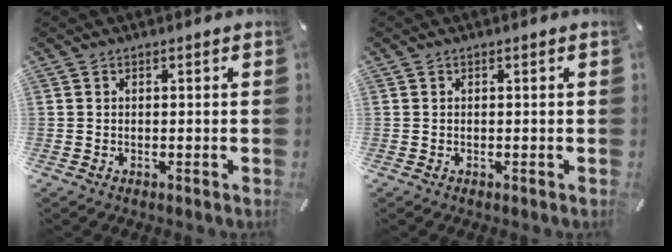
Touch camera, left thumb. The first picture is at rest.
{"total": 0.0}